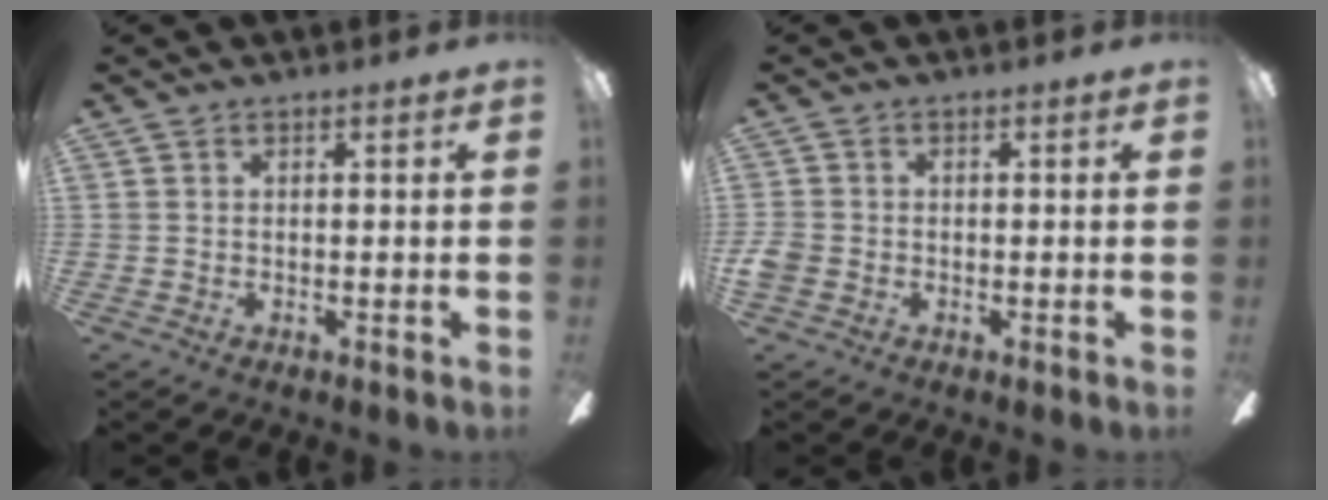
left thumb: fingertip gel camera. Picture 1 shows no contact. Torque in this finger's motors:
{"motor_torque": [-0.14, 0.51, 0.30, -0.36, 0.00]}